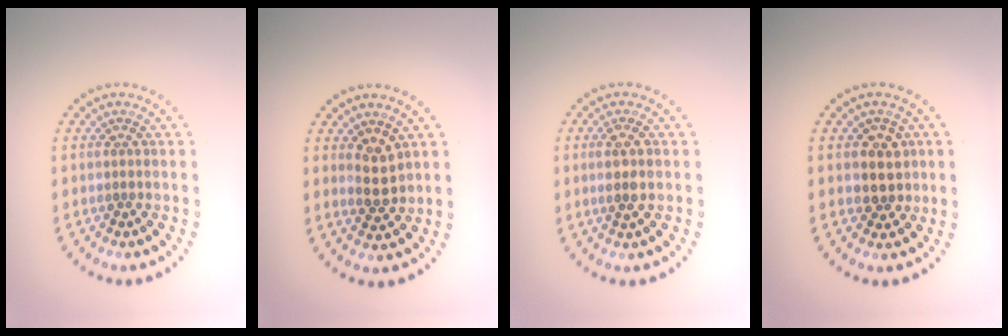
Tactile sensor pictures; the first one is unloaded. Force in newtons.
{"total": 2.3, "press": 2.2, "slide": 0.8}
{"total": 1.7, "press": 1.5, "slide": 0.8}
{"total": 2.7, "press": 2.5, "slide": 1.0}